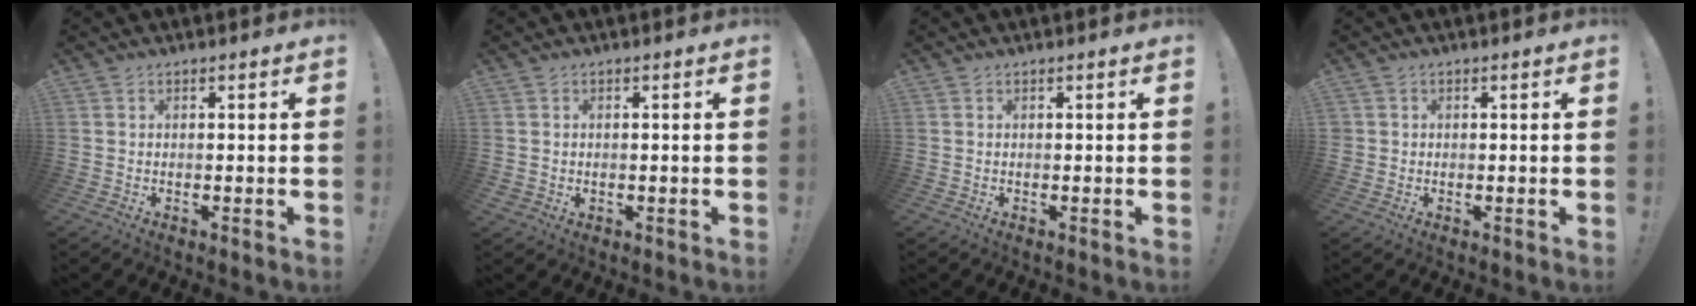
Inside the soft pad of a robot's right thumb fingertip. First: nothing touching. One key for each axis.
{"total": 1.2, "fx": 0.4, "fy": 1.1, "fz": 0.3, "tx": -0.002, "ty": -0.001, "tz": 0.005}
{"total": 0.0}
{"total": 1.1, "fx": 0.1, "fy": 1.1, "fz": 0.0, "tx": 0.001, "ty": 0.001, "tz": 0.002}